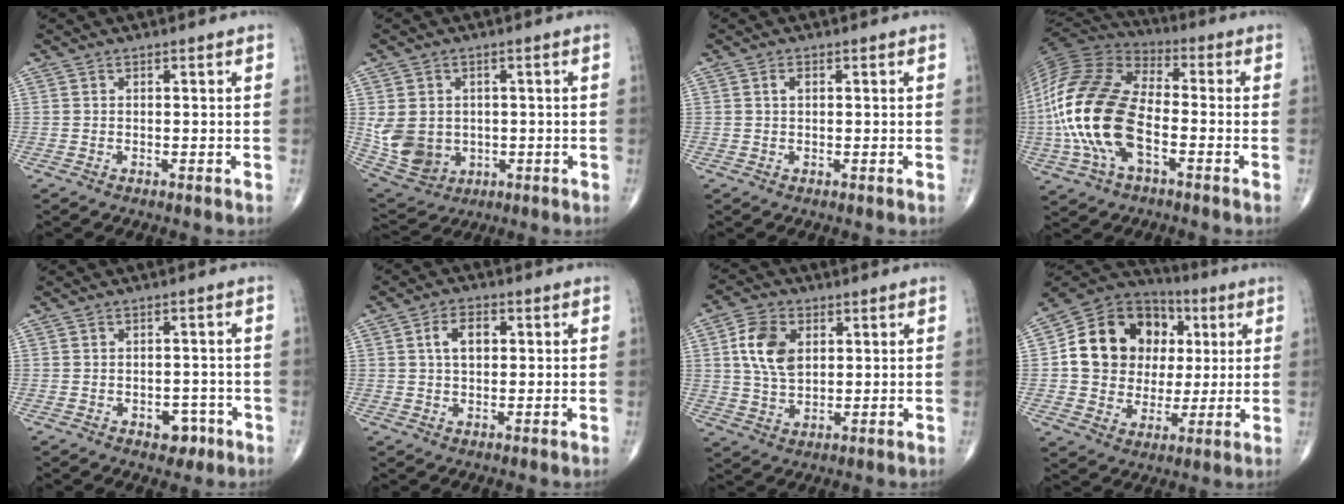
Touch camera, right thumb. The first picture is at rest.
{"total": 10.5, "force": [-0.2, 8.7, 5.9], "torque": [-0.102, 0.000, 0.022]}
{"total": 1.3, "force": [0.4, 0.7, 1.0], "torque": [-0.018, 0.005, 0.006]}
{"total": 21.5, "force": [-4.2, 11.5, 17.7], "torque": [-0.380, 0.019, -0.084]}
{"total": 3.7, "force": [-1.8, 2.6, 1.9], "torque": [-0.006, 0.014, -0.021]}
{"total": 5.2, "force": [1.2, 3.2, 4.0], "torque": [-0.063, 0.009, 0.016]}
{"total": 9.3, "force": [2.3, 6.0, 6.7], "torque": [-0.118, -0.003, 0.045]}
{"total": 18.8, "force": [3.2, 15.8, 9.7], "torque": [-0.131, 0.024, 0.062]}